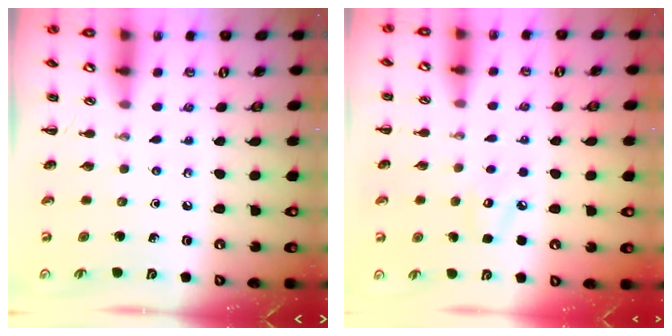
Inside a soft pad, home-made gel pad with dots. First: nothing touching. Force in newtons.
{"total": 5.5, "press": 5.2, "slide": 1.5}